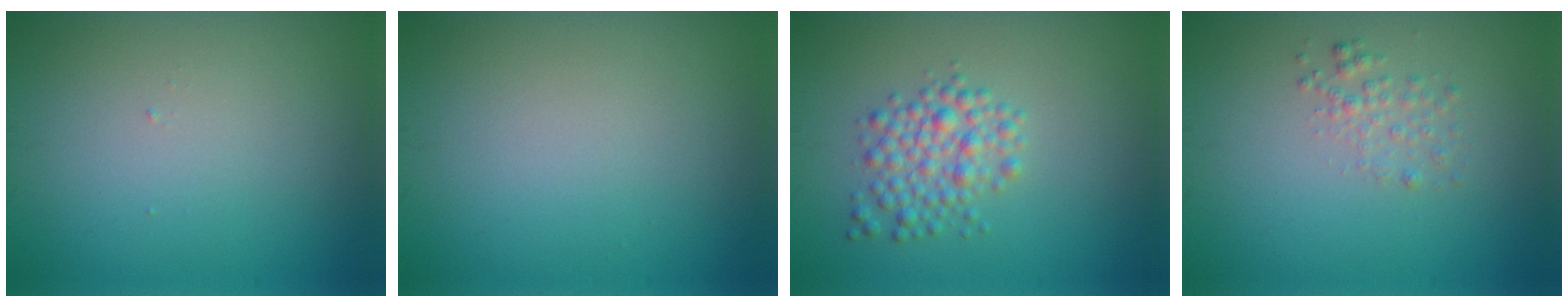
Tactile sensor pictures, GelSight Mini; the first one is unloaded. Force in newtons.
{"total": 0.0}
{"total": 3.3, "press": 3.3, "slide": 0.1}
{"total": 1.5, "press": 1.5, "slide": 0.0}